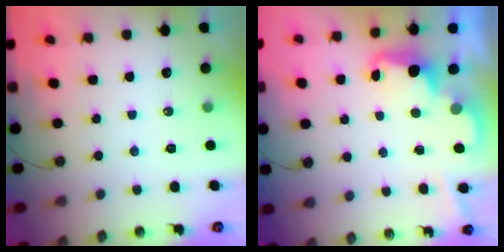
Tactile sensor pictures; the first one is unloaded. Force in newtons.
{"total": 2.4, "press": 2.3, "slide": 0.5}